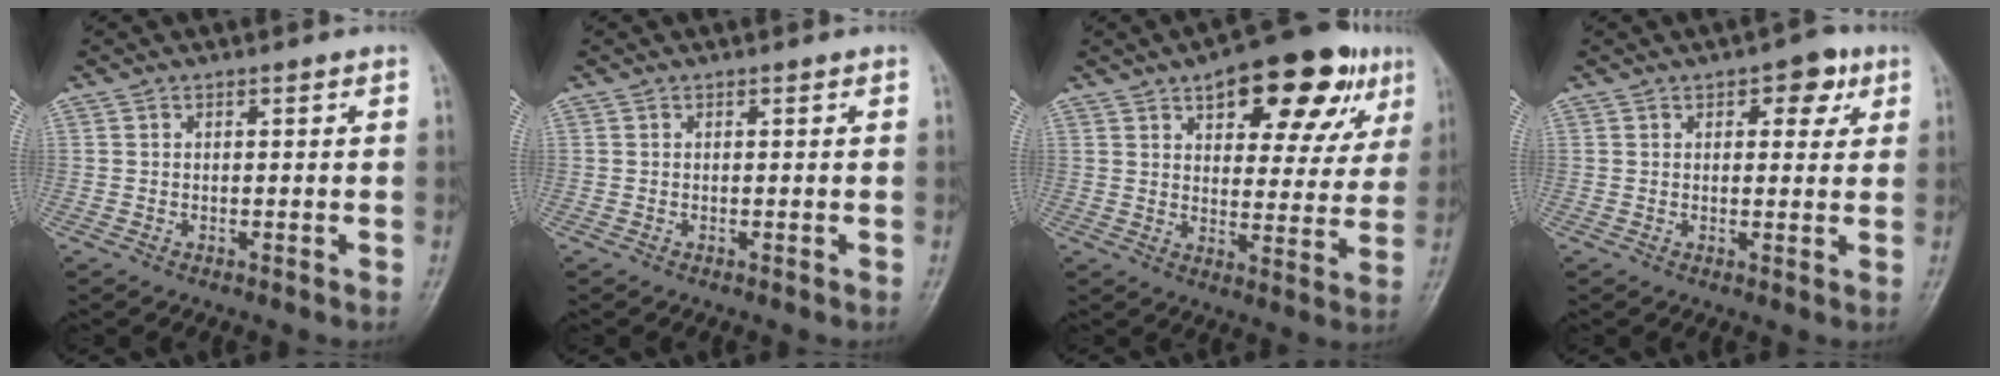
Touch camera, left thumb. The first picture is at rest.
{"total": 0.0}
{"total": 19.8, "force": [10.3, 9.0, 14.3], "torque": [-0.148, -0.016, 0.142]}
{"total": 5.7, "force": [2.6, 3.1, 4.0], "torque": [-0.022, -0.004, 0.026]}